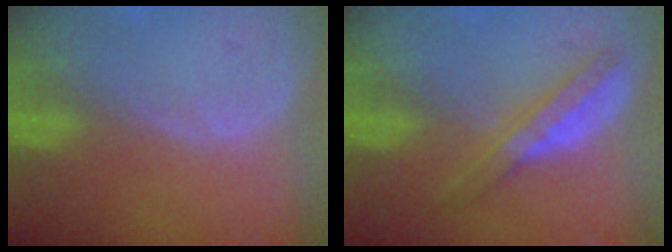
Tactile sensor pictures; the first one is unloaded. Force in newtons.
{"total": 5.1, "press": 5.0, "slide": 1.1}